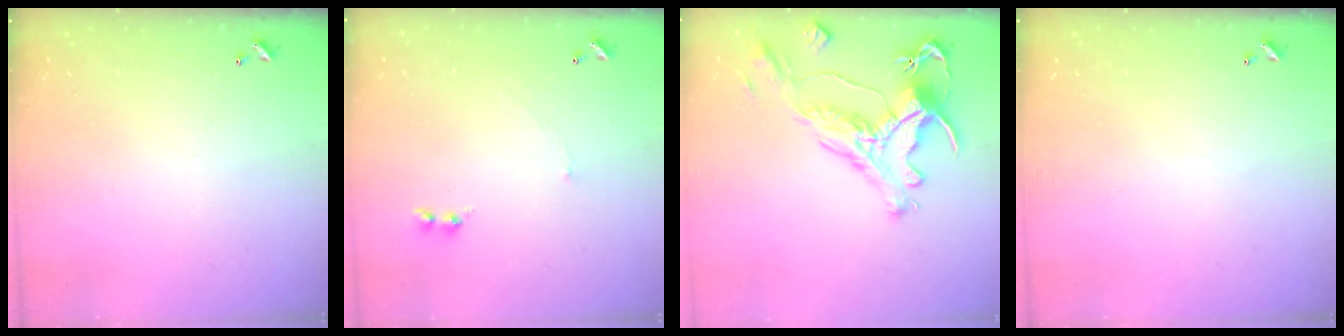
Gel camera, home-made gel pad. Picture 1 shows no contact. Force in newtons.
{"total": 2.6, "press": 2.6, "slide": 0.6}
{"total": 1.6, "press": 1.0, "slide": 1.3}
{"total": 0.0}